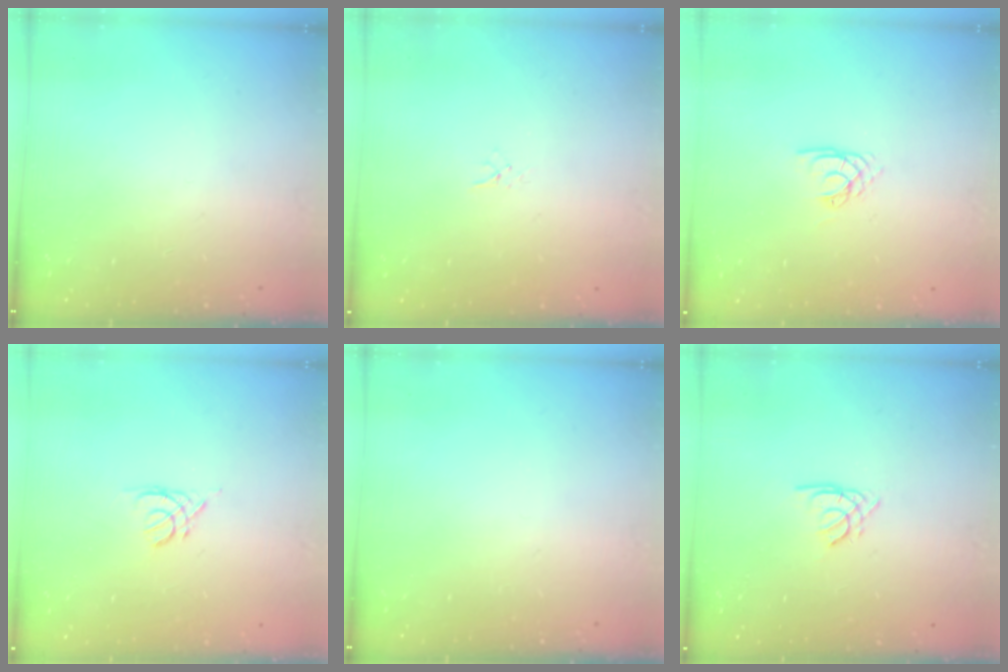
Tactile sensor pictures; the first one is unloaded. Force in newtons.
{"total": 1.5, "press": 1.5, "slide": 0.1}
{"total": 2.2, "press": 2.2, "slide": 0.2}
{"total": 2.5, "press": 2.5, "slide": 0.6}
{"total": 0.0}
{"total": 1.1, "press": 1.1, "slide": 0.3}